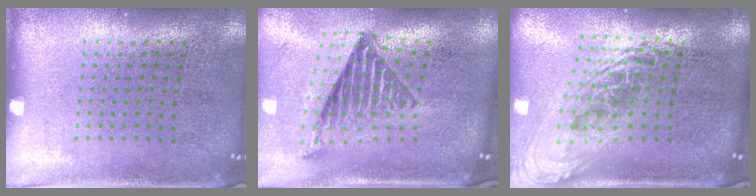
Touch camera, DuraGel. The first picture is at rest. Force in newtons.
{"total": 1.7, "press": 1.4, "slide": 1.1}
{"total": 2.2, "press": 1.6, "slide": 1.5}